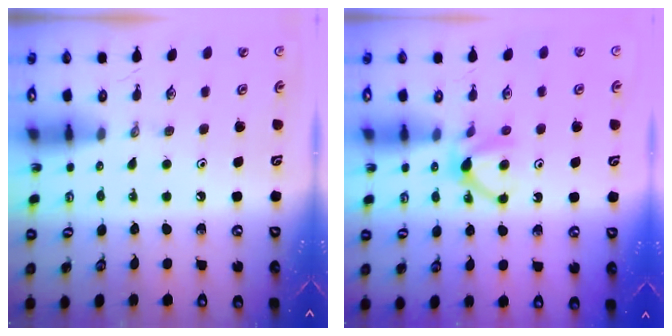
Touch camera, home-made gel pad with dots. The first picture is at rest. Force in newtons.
{"total": 5.4, "press": 5.3, "slide": 0.7}